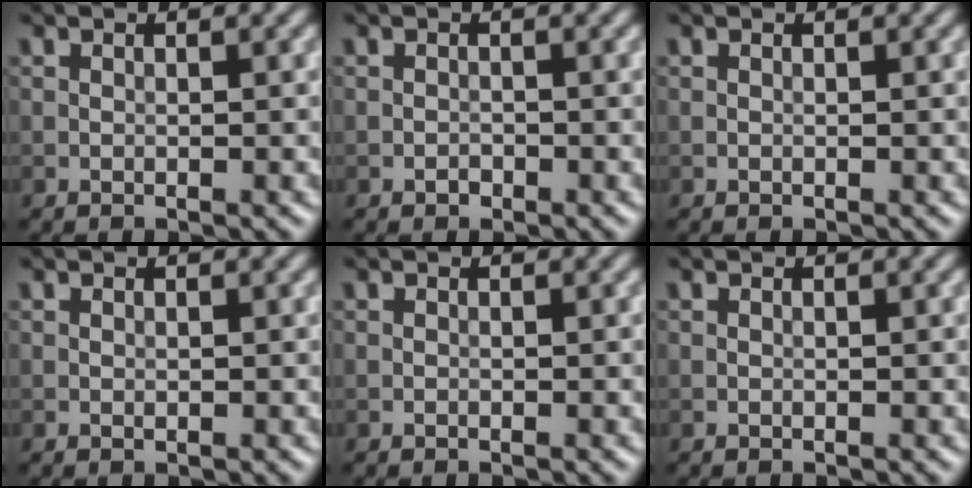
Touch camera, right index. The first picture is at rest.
{"total": 0.6, "force": [-0.4, 0.4, 0.2], "torque": [-0.001, -0.001, -0.008]}
{"total": 0.0}
{"total": 0.0}
{"total": 0.0}
{"total": 0.0}